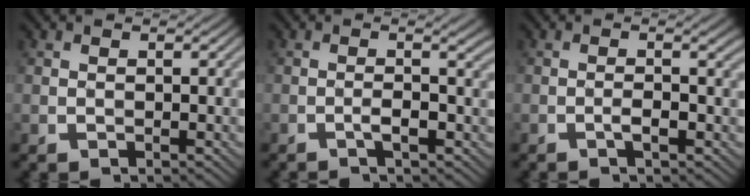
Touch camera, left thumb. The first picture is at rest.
{"total": 2.8, "force": [-0.8, 0.1, 2.7], "torque": [-0.046, 0.008, -0.017]}
{"total": 2.3, "force": [-0.7, 0.0, 2.2], "torque": [-0.041, 0.007, -0.015]}